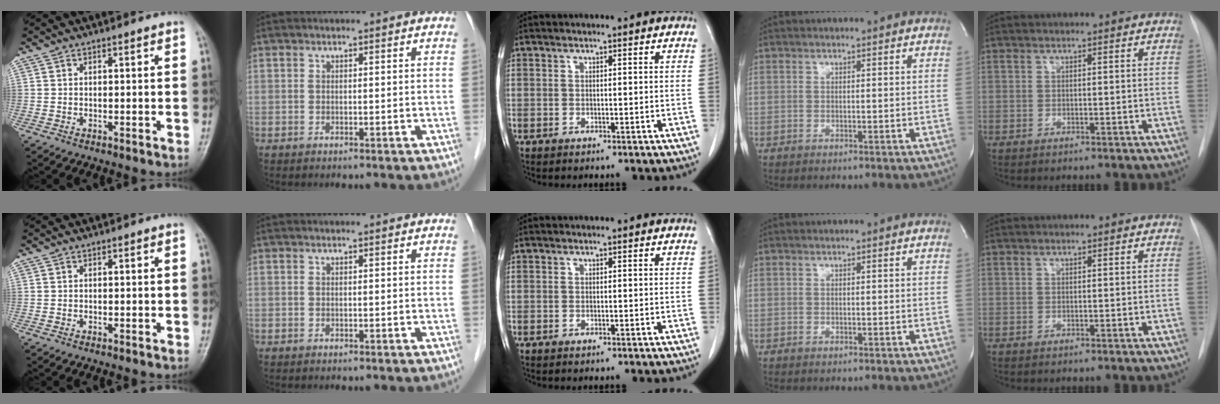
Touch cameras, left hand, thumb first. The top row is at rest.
{}